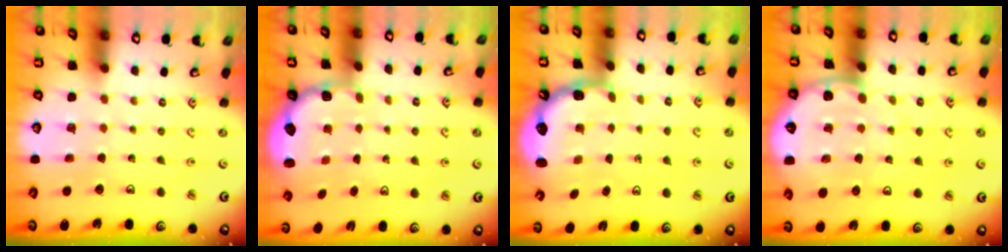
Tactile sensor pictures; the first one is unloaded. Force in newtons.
{"total": 2.8, "press": 2.1, "slide": 1.9}
{"total": 2.8, "press": 2.2, "slide": 1.8}
{"total": 7.3, "press": 7.2, "slide": 1.1}